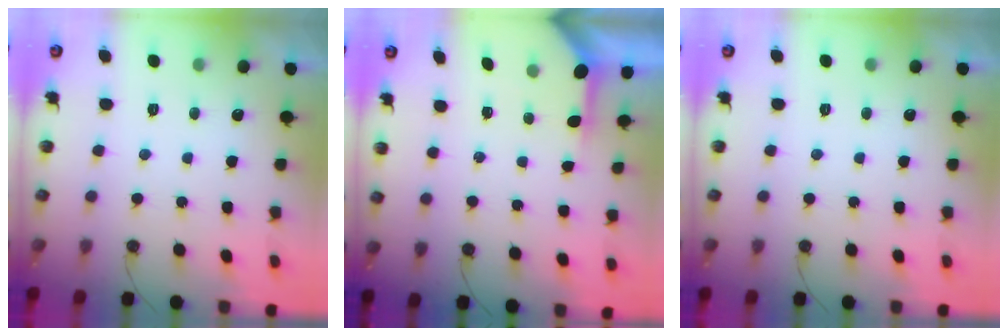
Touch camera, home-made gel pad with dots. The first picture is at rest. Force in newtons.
{"total": 3.5, "press": 3.5, "slide": 0.4}
{"total": 0.0}